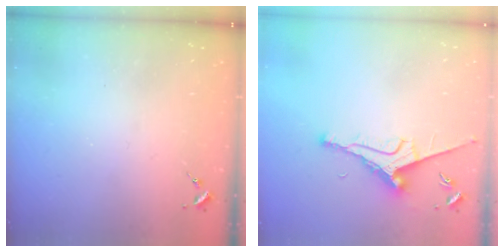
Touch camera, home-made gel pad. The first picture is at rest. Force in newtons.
{"total": 9.5, "press": 9.4, "slide": 1.2}